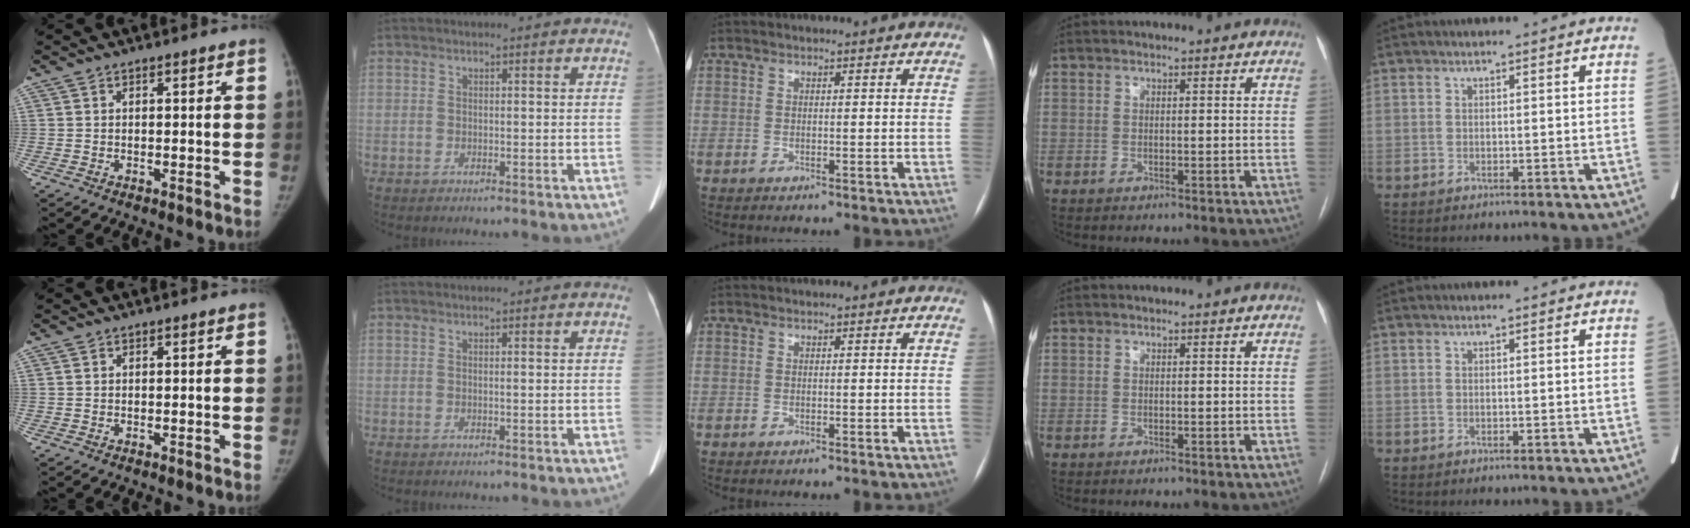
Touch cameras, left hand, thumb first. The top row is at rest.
{}